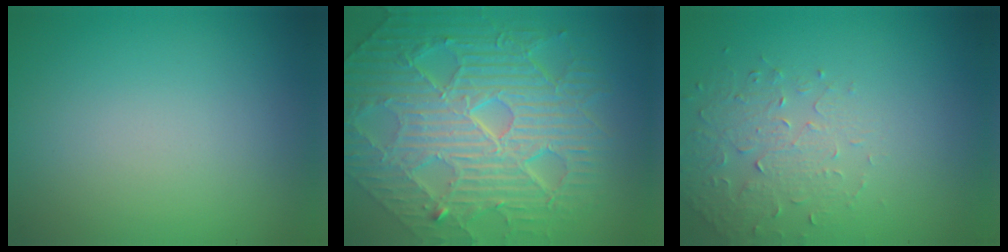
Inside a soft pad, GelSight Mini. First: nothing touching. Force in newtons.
{"total": 11.5, "press": 7.6, "slide": 8.7}
{"total": 1.9, "press": 1.5, "slide": 1.1}